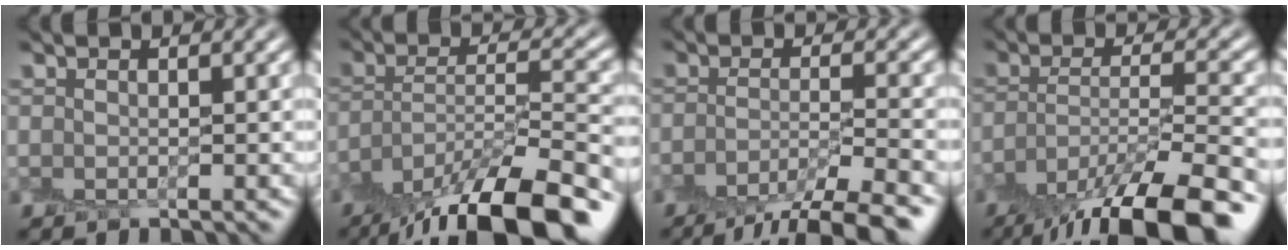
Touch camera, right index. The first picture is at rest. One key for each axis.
{"total": 12.6, "fx": -9.6, "fy": 3.1, "fz": 7.6, "tx": -0.135, "ty": 0.007, "tz": -0.154}
{"total": 6.5, "fx": -4.8, "fy": 1.2, "fz": 4.3, "tx": -0.060, "ty": -0.004, "tz": -0.079}
{"total": 11.6, "fx": -8.5, "fy": 2.8, "fz": 7.4, "tx": -0.135, "ty": -0.006, "tz": -0.131}